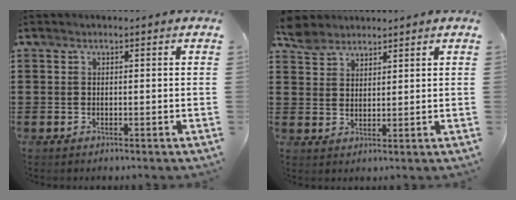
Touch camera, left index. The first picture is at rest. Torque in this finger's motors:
{"motor_torque": [0.38, 0.34, -0.07, 0.00]}